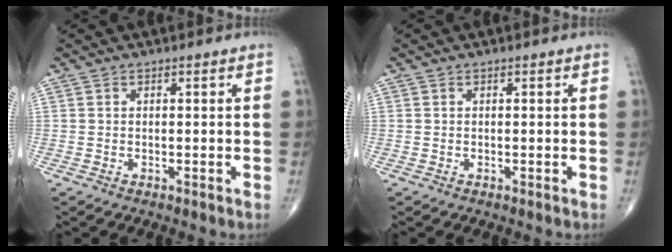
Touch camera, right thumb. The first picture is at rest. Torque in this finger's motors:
{"motor_torque": [0.01, 0.01, -0.03, 0.03, 0.00]}